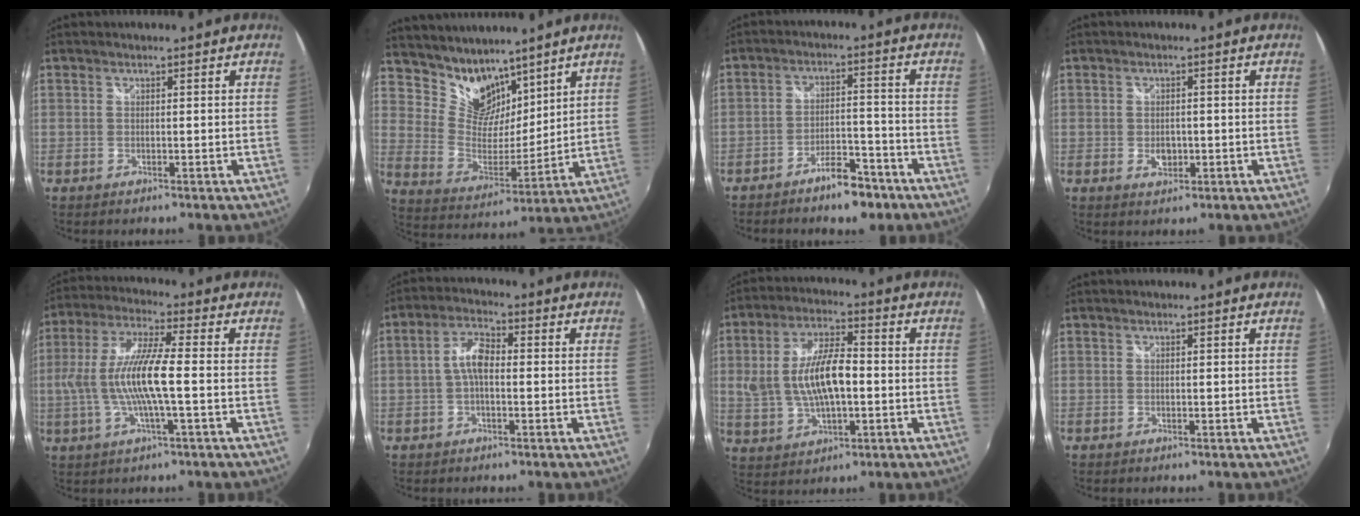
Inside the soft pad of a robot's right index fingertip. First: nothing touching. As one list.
[{"total": 12.0, "force": [9.4, 6.7, 3.5], "torque": [-0.069, 0.004, 0.182]}, {"total": 7.6, "force": [-5.8, 2.8, 4.1], "torque": [-0.079, 0.012, -0.084]}, {"total": 3.0, "force": [-0.7, 2.1, 2.0], "torque": [-0.034, -0.003, -0.010]}, {"total": 12.3, "force": [-1.4, 1.6, 12.1], "torque": [-0.238, 0.001, -0.026]}, {"total": 4.9, "force": [-0.6, 2.3, 4.4], "torque": [-0.090, 0.016, -0.012]}, {"total": 12.3, "force": [-0.5, 5.4, 11.0], "torque": [-0.220, 0.005, 0.002]}, {"total": 0.0}]